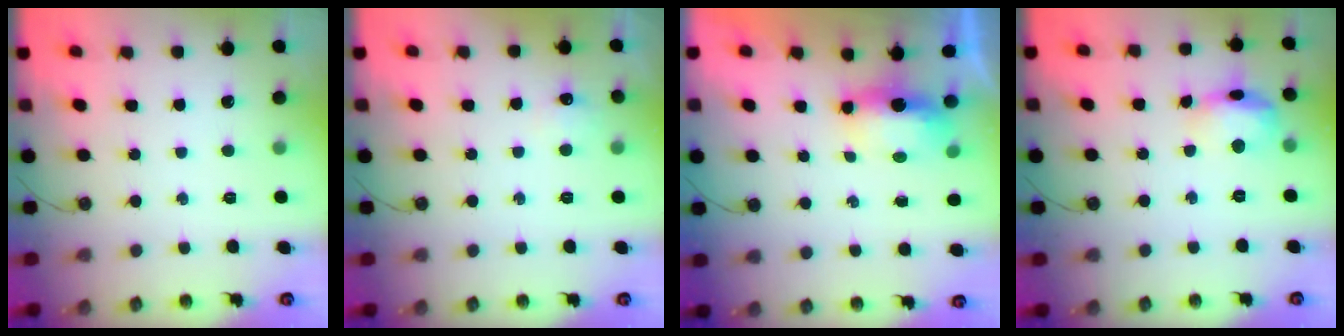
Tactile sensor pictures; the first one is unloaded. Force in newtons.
{"total": 5.5, "press": 5.5, "slide": 0.8}
{"total": 6.5, "press": 6.2, "slide": 2.1}
{"total": 11.8, "press": 10.8, "slide": 4.8}